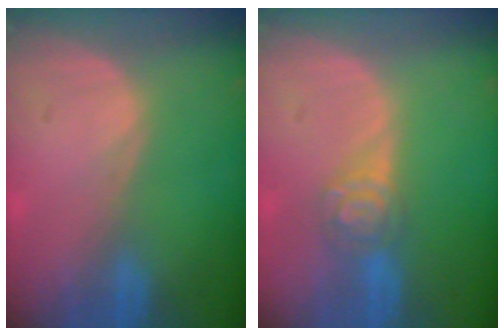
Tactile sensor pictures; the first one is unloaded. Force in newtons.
{"total": 4.2, "press": 4.1, "slide": 0.6}